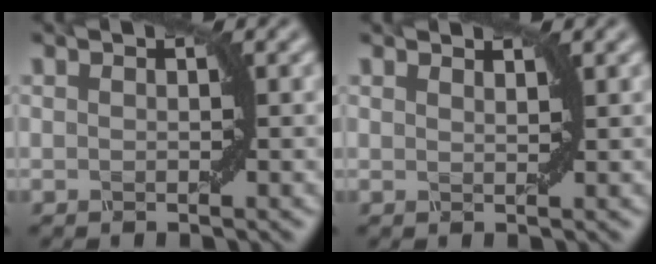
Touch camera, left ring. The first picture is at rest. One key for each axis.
{"total": 1.2, "fx": 1.2, "fy": 0.2, "fz": 0.2, "tx": 0.005, "ty": -0.003, "tz": 0.013}